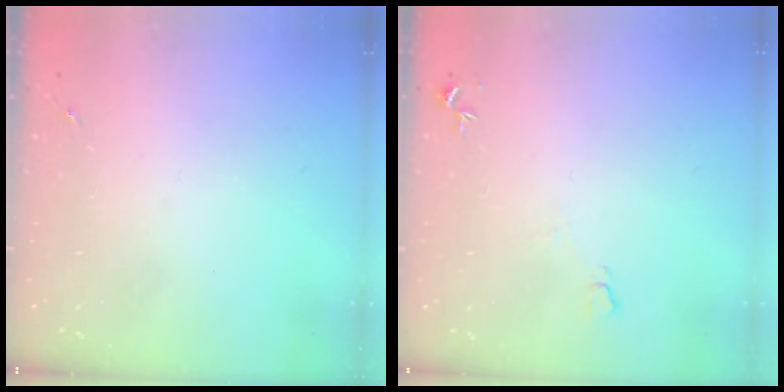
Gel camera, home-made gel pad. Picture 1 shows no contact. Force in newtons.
{"total": 4.9, "press": 4.9, "slide": 0.6}